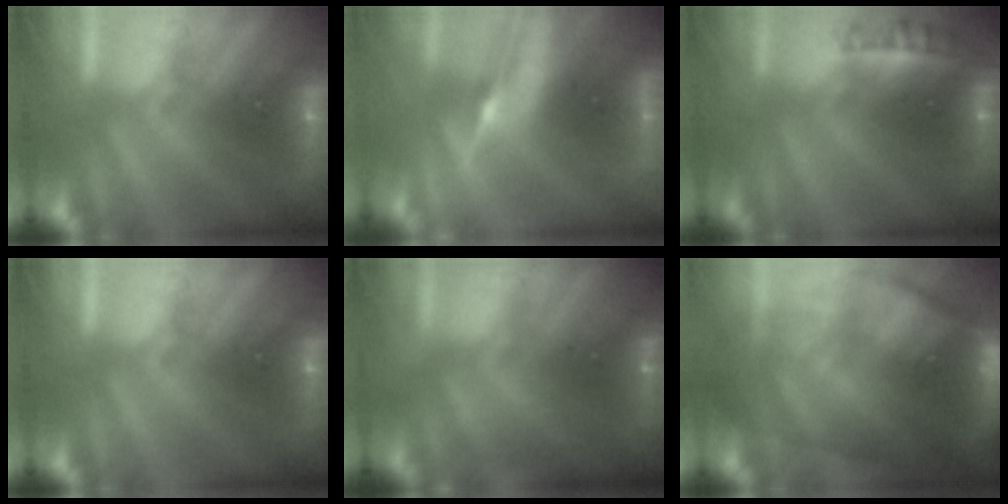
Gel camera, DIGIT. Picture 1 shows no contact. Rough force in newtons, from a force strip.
{"total": 7.4}
{"total": 2.3}
{"total": 0.0}
{"total": 1.4}
{"total": 7.6}